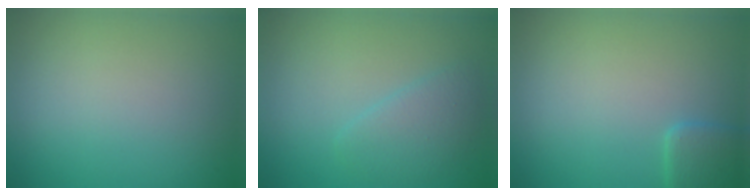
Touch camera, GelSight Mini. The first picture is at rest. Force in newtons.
{"total": 2.4, "press": 2.4, "slide": 0.1}
{"total": 2.1, "press": 2.1, "slide": 0.1}